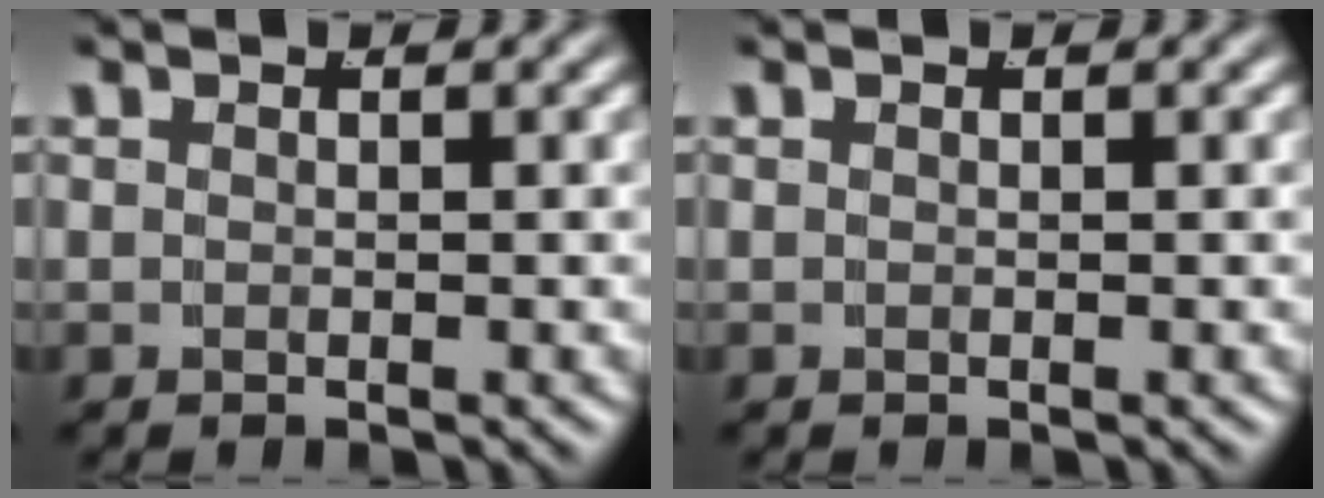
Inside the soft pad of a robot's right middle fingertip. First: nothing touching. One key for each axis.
{"total": 0.0}